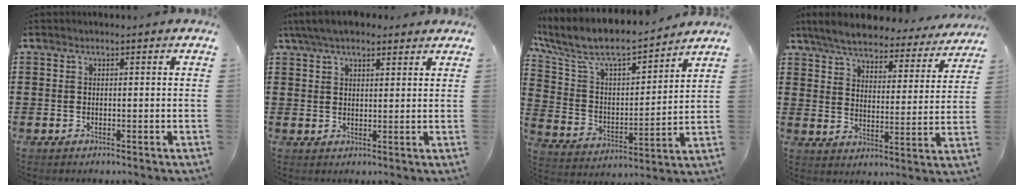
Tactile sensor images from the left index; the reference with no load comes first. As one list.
[{"total": 5.2, "force": [4.2, 1.5, 2.7], "torque": [-0.062, 0.000, 0.079]}, {"total": 8.1, "force": [6.9, 1.9, 3.7], "torque": [-0.106, -0.048, 0.112]}, {"total": 5.8, "force": [5.6, 0.7, 1.5], "torque": [-0.059, -0.035, 0.096]}]